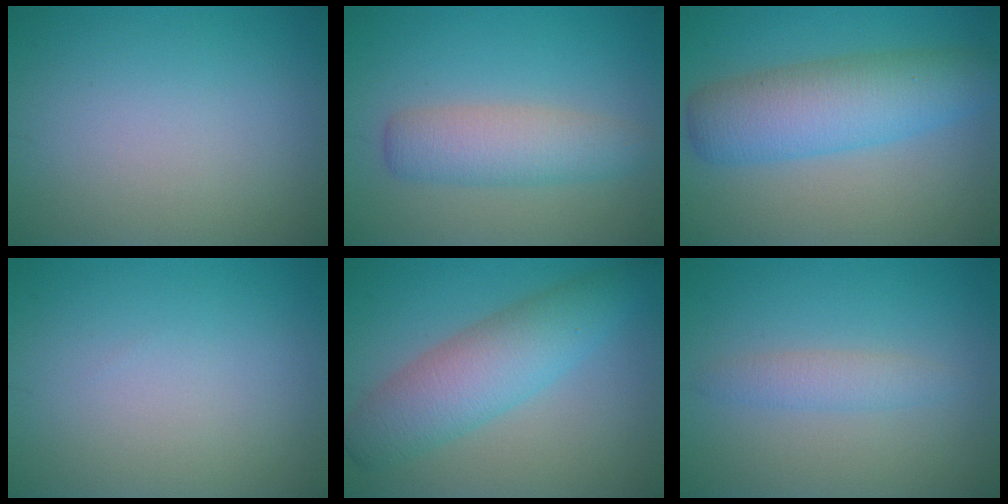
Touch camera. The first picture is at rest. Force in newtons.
{"total": 4.1, "press": 4.1, "slide": 0.2}
{"total": 7.0, "press": 7.0, "slide": 0.0}
{"total": 0.0}
{"total": 6.2, "press": 6.2, "slide": 0.1}
{"total": 1.9, "press": 1.9, "slide": 0.1}